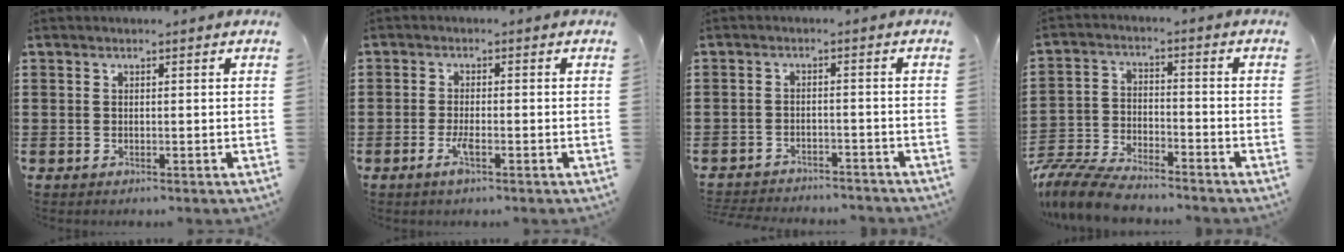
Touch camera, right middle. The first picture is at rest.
{"total": 2.7, "force": [-1.2, 0.5, 2.4], "torque": [-0.049, -0.004, -0.024]}
{"total": 3.0, "force": [-3.0, 0.2, 0.0], "torque": [-0.007, -0.002, -0.063]}
{"total": 8.2, "force": [-7.8, 1.2, 2.2], "torque": [-0.056, 0.010, -0.156]}